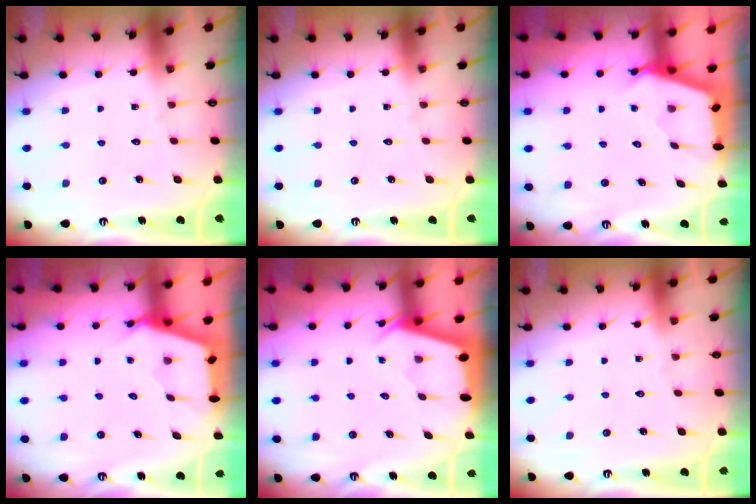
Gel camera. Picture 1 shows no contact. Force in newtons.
{"total": 0.0}
{"total": 2.7, "press": 2.7, "slide": 0.3}
{"total": 2.7, "press": 2.7, "slide": 0.3}
{"total": 2.3, "press": 2.3, "slide": 0.3}
{"total": 0.6, "press": 0.5, "slide": 0.2}